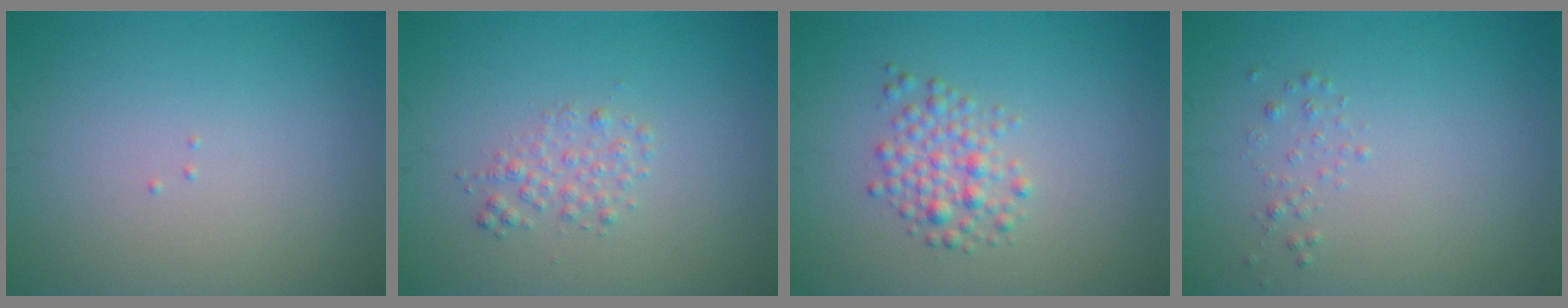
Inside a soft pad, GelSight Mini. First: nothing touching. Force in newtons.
{"total": 1.5, "press": 1.5, "slide": 0.0}
{"total": 2.6, "press": 2.6, "slide": 0.1}
{"total": 0.7, "press": 0.7, "slide": 0.0}